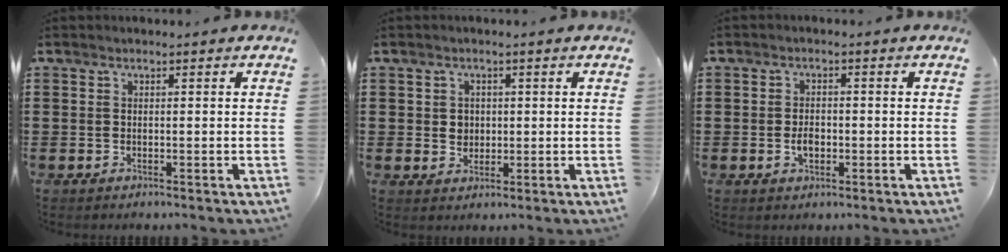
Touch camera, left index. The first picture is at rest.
{"total": 2.3, "force": [0.5, 2.0, 0.9], "torque": [-0.017, 0.005, 0.005]}
{"total": 2.6, "force": [-0.5, 1.4, 2.1], "torque": [-0.041, 0.002, -0.009]}